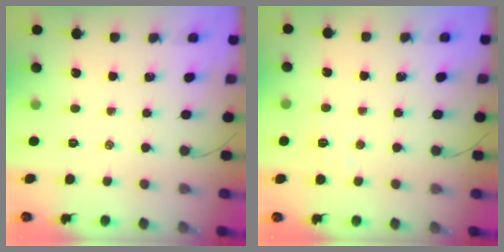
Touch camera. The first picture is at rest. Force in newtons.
{"total": 3.9, "press": 3.8, "slide": 1.0}